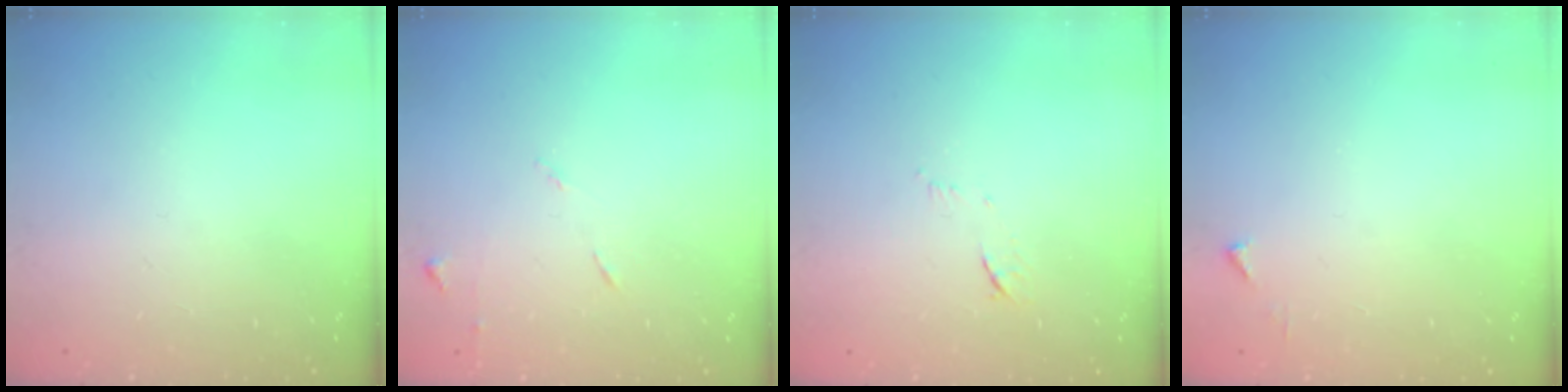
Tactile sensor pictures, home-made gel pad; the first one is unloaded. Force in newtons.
{"total": 5.3, "press": 5.2, "slide": 0.7}
{"total": 6.2, "press": 6.2, "slide": 0.9}
{"total": 3.2, "press": 3.2, "slide": 0.3}